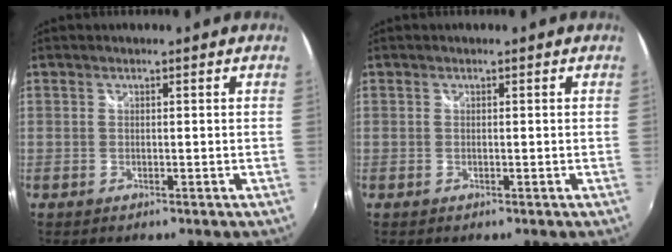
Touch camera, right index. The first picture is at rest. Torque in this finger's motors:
{"motor_torque": [-0.11, 0.02, 0.00, 0.00]}